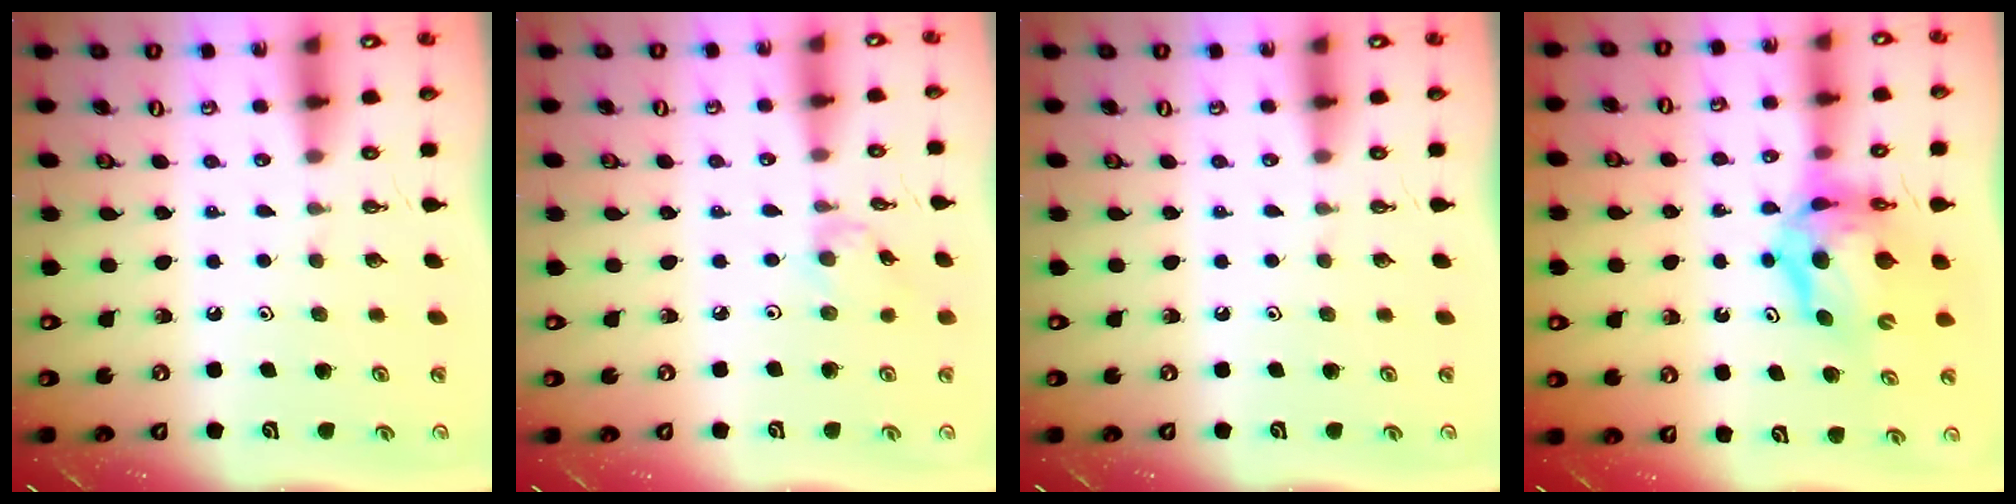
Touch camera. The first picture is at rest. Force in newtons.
{"total": 2.1, "press": 2.1, "slide": 0.4}
{"total": 0.0}
{"total": 10.6, "press": 10.5, "slide": 1.1}